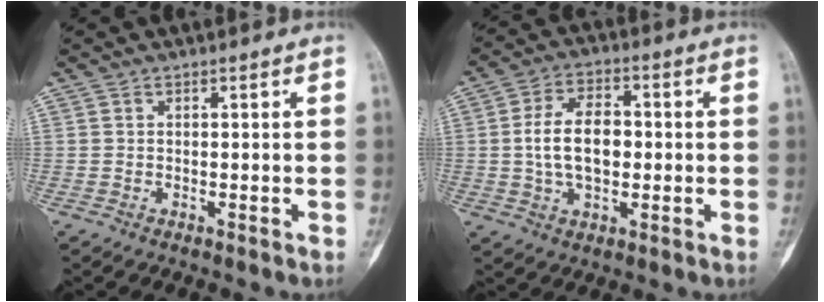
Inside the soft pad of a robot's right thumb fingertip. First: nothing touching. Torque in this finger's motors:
{"motor_torque": [1.23, 1.59, 0.48, -0.47, 0.32]}